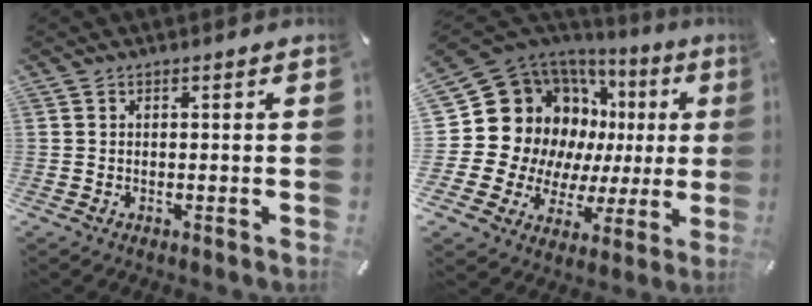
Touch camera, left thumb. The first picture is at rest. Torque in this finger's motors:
{"motor_torque": [0.84, 0.79, 0.44, 0.04, 0.25]}